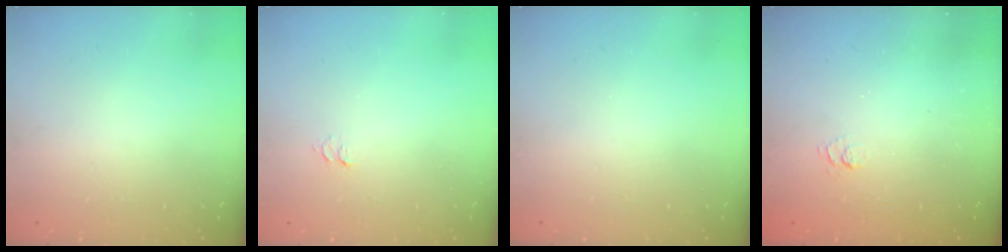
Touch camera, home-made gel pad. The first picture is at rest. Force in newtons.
{"total": 3.6, "press": 3.6, "slide": 0.4}
{"total": 0.0}
{"total": 2.7, "press": 2.2, "slide": 1.5}